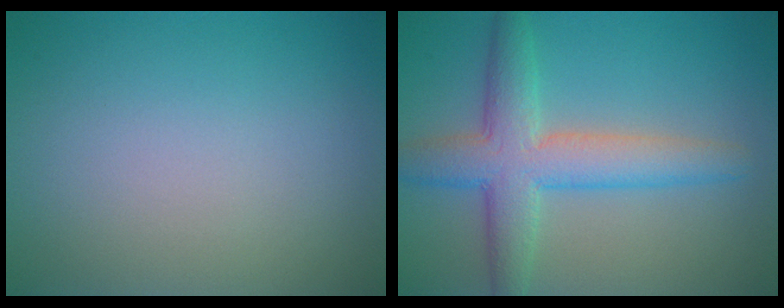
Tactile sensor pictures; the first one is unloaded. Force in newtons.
{"total": 6.0, "press": 6.0, "slide": 0.2}